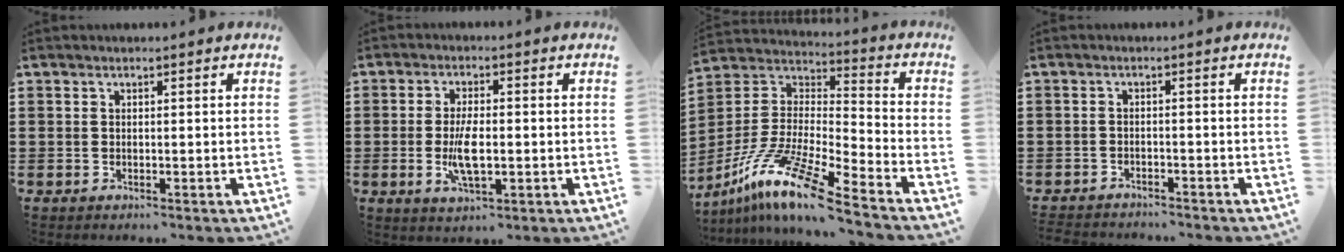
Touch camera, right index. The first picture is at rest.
{"total": 6.1, "force": [-0.9, 2.4, 5.6], "torque": [-0.116, -0.004, -0.020]}
{"total": 13.3, "force": [-10.3, 0.5, 8.4], "torque": [-0.174, 0.003, -0.203]}
{"total": 1.9, "force": [-1.9, 0.2, -0.1], "torque": [-0.005, 0.000, -0.041]}